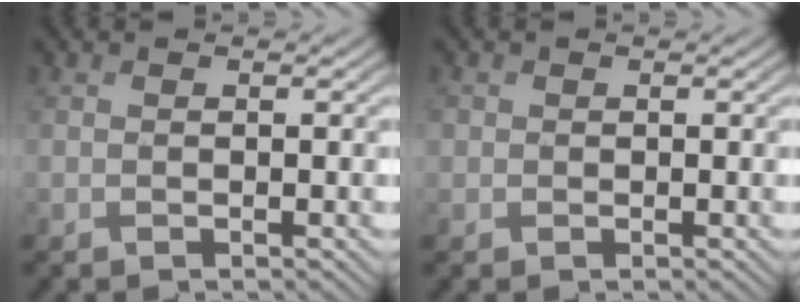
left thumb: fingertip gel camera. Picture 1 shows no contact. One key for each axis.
{"total": 1.1, "fx": 0.1, "fy": 1.1, "fz": 0.1, "tx": -0.001, "ty": -0.002, "tz": -0.001}